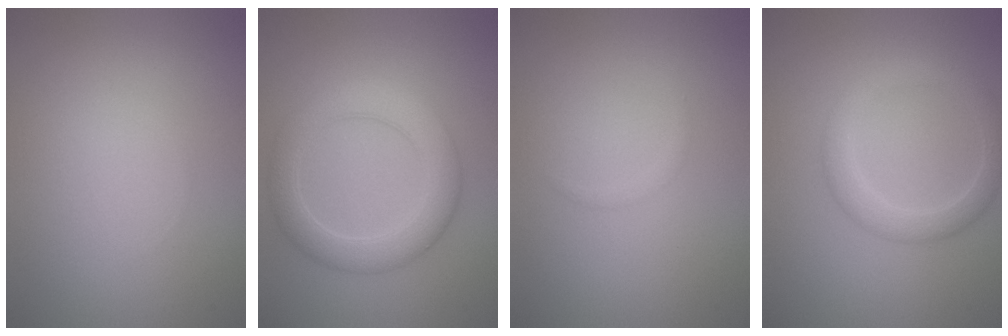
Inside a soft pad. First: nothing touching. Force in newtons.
{"total": 4.7, "press": 4.7, "slide": 0.3}
{"total": 0.5, "press": 0.5, "slide": 0.1}
{"total": 3.0, "press": 3.0, "slide": 0.1}